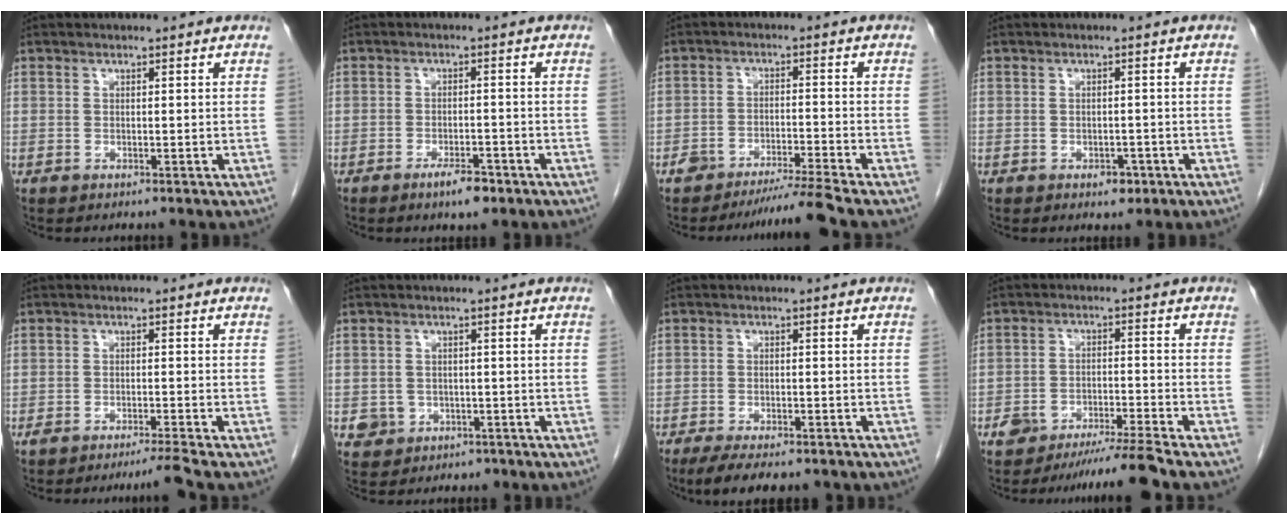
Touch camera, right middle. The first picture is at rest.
{"total": 3.9, "force": [-2.6, 1.0, 2.7], "torque": [-0.048, 0.000, -0.039]}
{"total": 5.6, "force": [-4.9, -1.6, 2.2], "torque": [-0.034, -0.015, -0.087]}
{"total": 2.1, "force": [-1.2, 1.2, 1.2], "torque": [-0.014, 0.003, -0.010]}
{"total": 3.4, "force": [-2.8, -1.3, 1.3], "torque": [-0.026, -0.011, -0.051]}
{"total": 3.6, "force": [-1.4, 3.3, 0.5], "torque": [-0.006, 0.010, -0.014]}
{"total": 9.0, "force": [-7.0, 2.7, 4.9], "torque": [-0.071, -0.010, -0.099]}
{"total": 6.3, "force": [-5.5, -1.2, 2.9], "torque": [-0.043, -0.016, -0.097]}